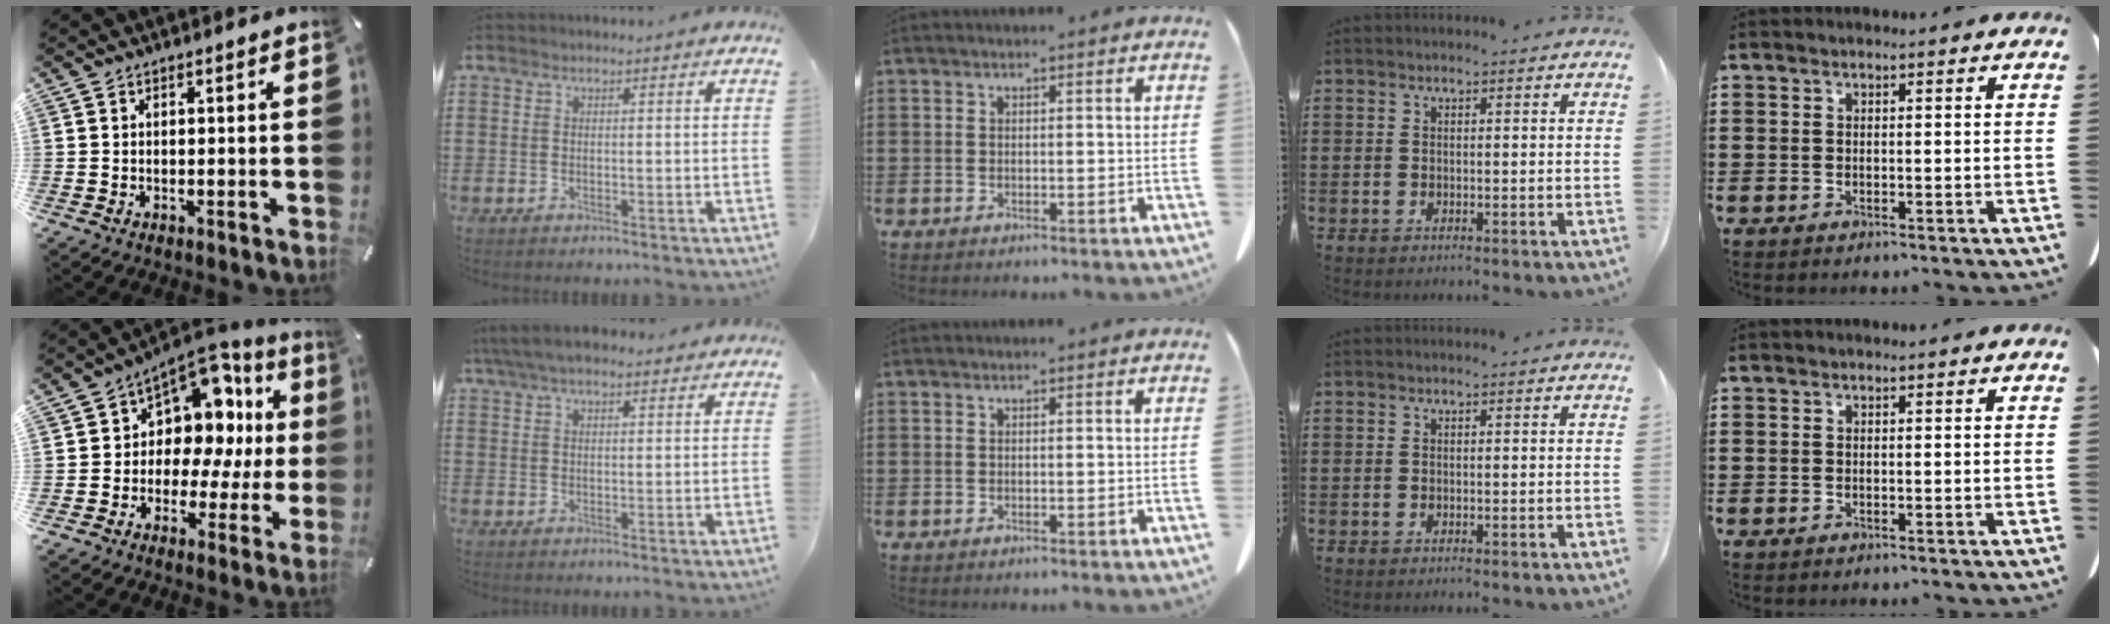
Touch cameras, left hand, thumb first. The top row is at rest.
{"thumb": {"total": 12.0, "force": [5.0, 9.0, 6.2], "torque": [-0.073, -0.061, 0.089]}, "index": {"total": 4.8, "force": [3.7, 1.4, 2.7], "torque": [-0.061, 0.003, 0.069]}}